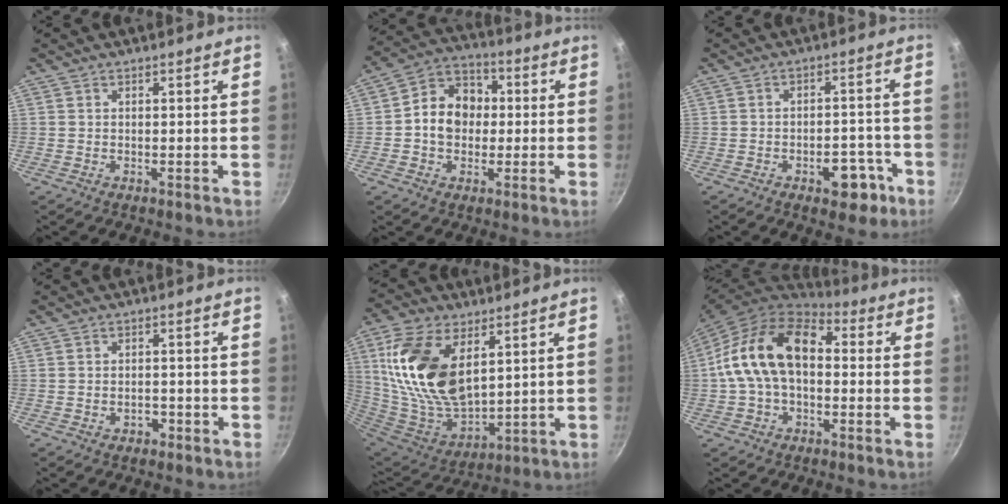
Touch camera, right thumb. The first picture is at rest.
{"total": 11.2, "force": [-0.1, 9.1, 6.5], "torque": [-0.068, 0.026, -0.021]}
{"total": 7.8, "force": [-3.9, 4.3, 5.2], "torque": [-0.039, 0.032, -0.042]}
{"total": 1.9, "force": [-1.0, 1.3, 0.9], "torque": [-0.006, 0.013, -0.012]}
{"total": 21.5, "force": [7.1, 12.0, 16.3], "torque": [-0.307, -0.039, 0.148]}
{"total": 16.3, "force": [0.6, 10.6, 12.4], "torque": [-0.200, 0.041, -0.006]}